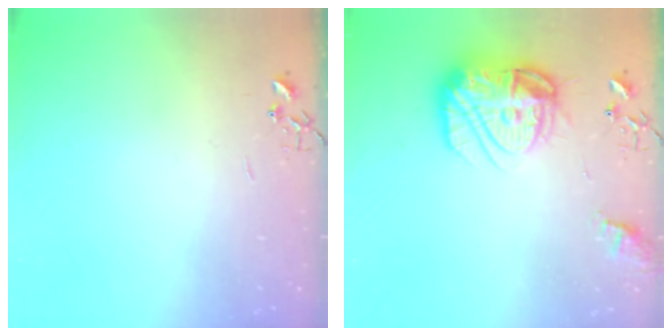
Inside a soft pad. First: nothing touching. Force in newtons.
{"total": 18.5, "press": 18.4, "slide": 1.8}